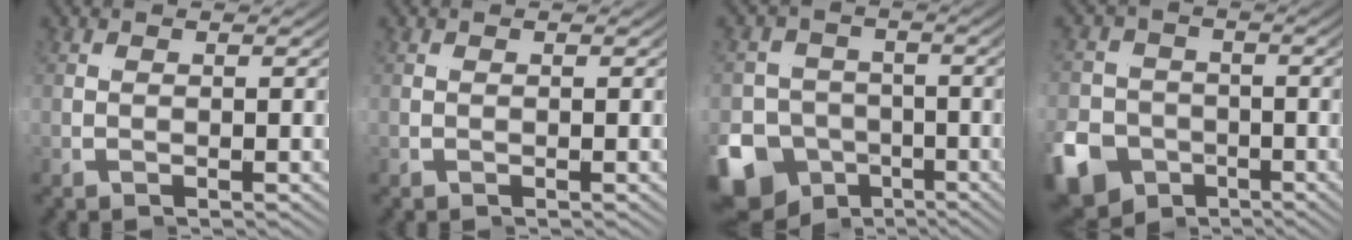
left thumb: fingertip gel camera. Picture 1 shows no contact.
{"total": 0.0}
{"total": 16.2, "force": [-4.4, 13.7, 7.6], "torque": [-0.161, -0.063, -0.067]}
{"total": 13.2, "force": [-3.5, 11.2, 6.0], "torque": [-0.129, -0.044, -0.057]}